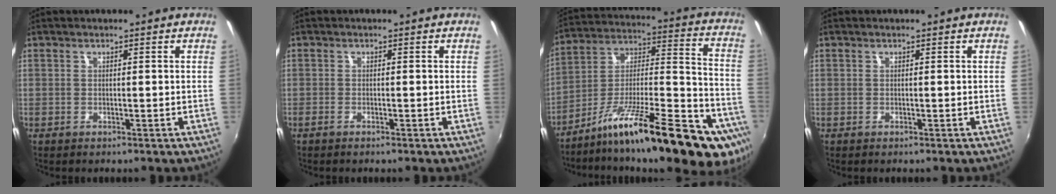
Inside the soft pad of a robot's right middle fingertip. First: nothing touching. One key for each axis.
{"total": 1.1, "fx": -0.9, "fy": 0.2, "fz": 0.6, "tx": -0.012, "ty": -0.004, "tz": -0.018}
{"total": 27.3, "fx": -16.8, "fy": 5.6, "fz": 20.8, "tx": -0.270, "ty": -0.008, "tz": -0.255}
{"total": 0.0}